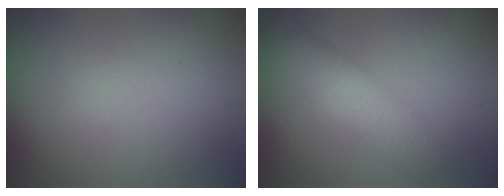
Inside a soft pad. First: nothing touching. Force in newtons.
{"total": 4.6, "press": 4.6, "slide": 0.3}